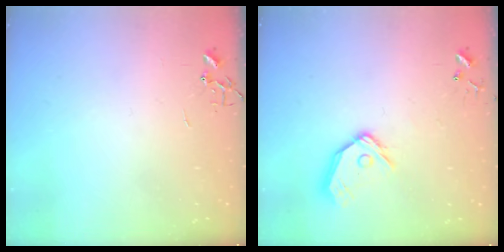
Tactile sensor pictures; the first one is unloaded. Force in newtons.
{"total": 12.7, "press": 12.5, "slide": 2.0}